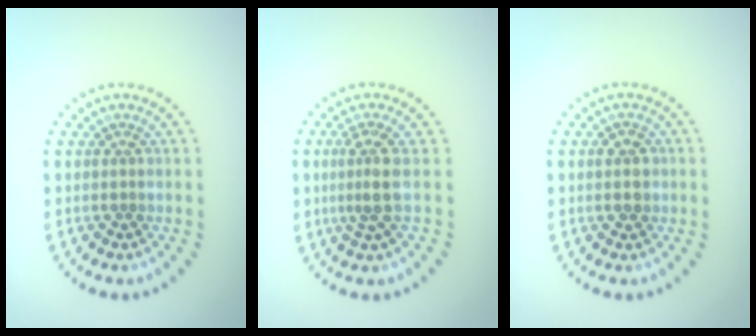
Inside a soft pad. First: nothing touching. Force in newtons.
{"total": 2.5, "press": 1.8, "slide": 1.8}
{"total": 1.8, "press": 1.8, "slide": 0.1}